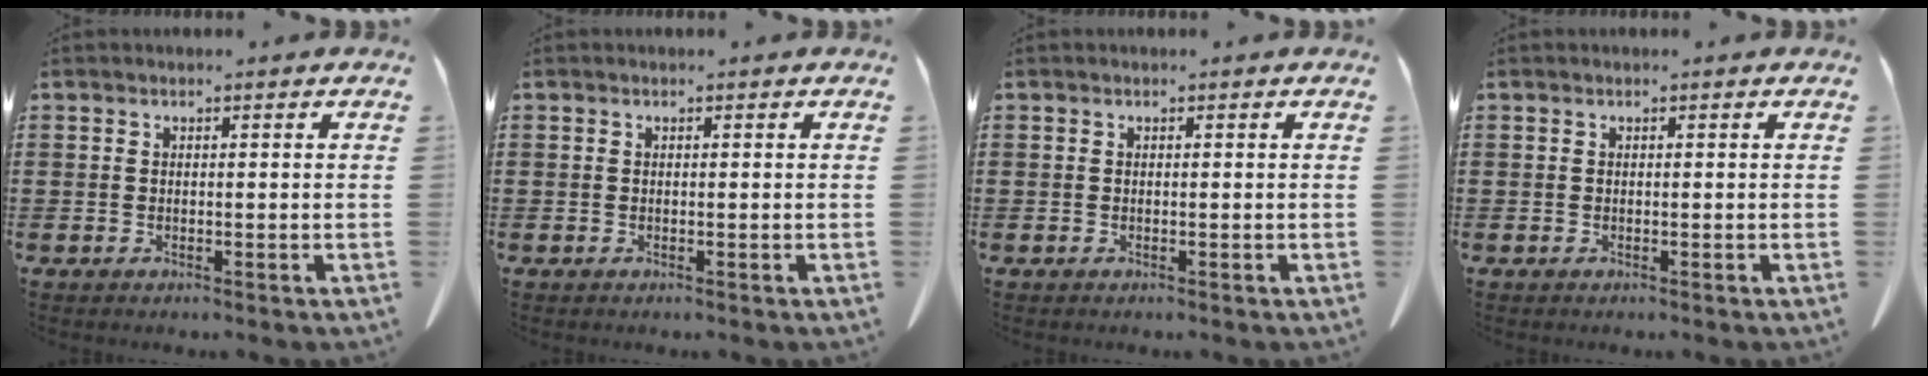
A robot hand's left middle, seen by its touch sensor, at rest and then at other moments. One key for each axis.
{"total": 0.0}
{"total": 0.0}
{"total": 0.0}